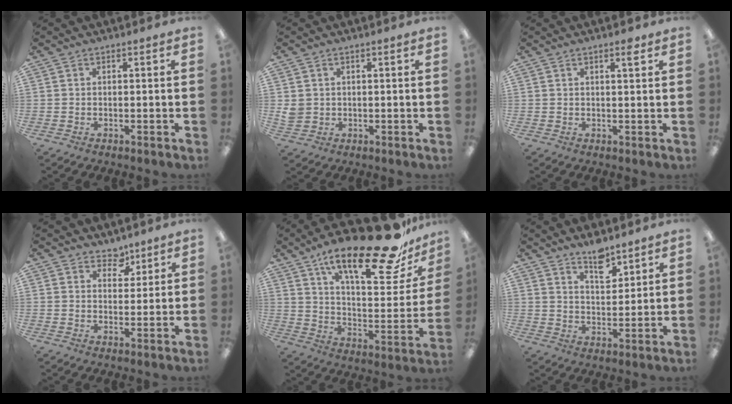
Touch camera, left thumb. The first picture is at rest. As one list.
[{"total": 2.9, "force": [0.7, 2.7, 0.7], "torque": [-0.017, 0.006, 0.014]}, {"total": 2.3, "force": [1.6, 0.3, 1.6], "torque": [-0.019, -0.004, 0.023]}, {"total": 4.6, "force": [3.6, 2.8, 0.8], "torque": [0.004, -0.022, 0.061]}, {"total": 25.6, "force": [18.3, 6.8, 16.5], "torque": [-0.247, -0.118, 0.293]}, {"total": 7.5, "force": [5.9, 3.1, 3.3], "torque": [-0.041, -0.037, 0.102]}]